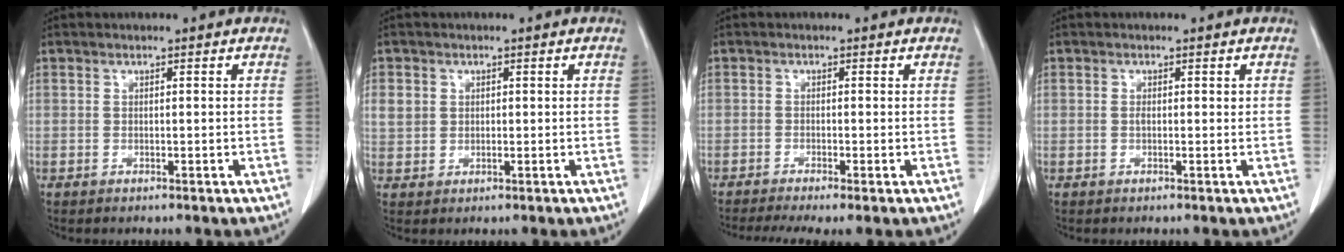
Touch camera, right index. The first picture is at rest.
{"total": 3.1, "force": [0.8, 2.8, 1.2], "torque": [-0.026, 0.008, 0.021]}
{"total": 5.5, "force": [-3.9, 0.6, 3.8], "torque": [-0.057, -0.010, -0.064]}
{"total": 1.1, "force": [0.2, 0.5, 0.9], "torque": [-0.018, 0.000, 0.001]}